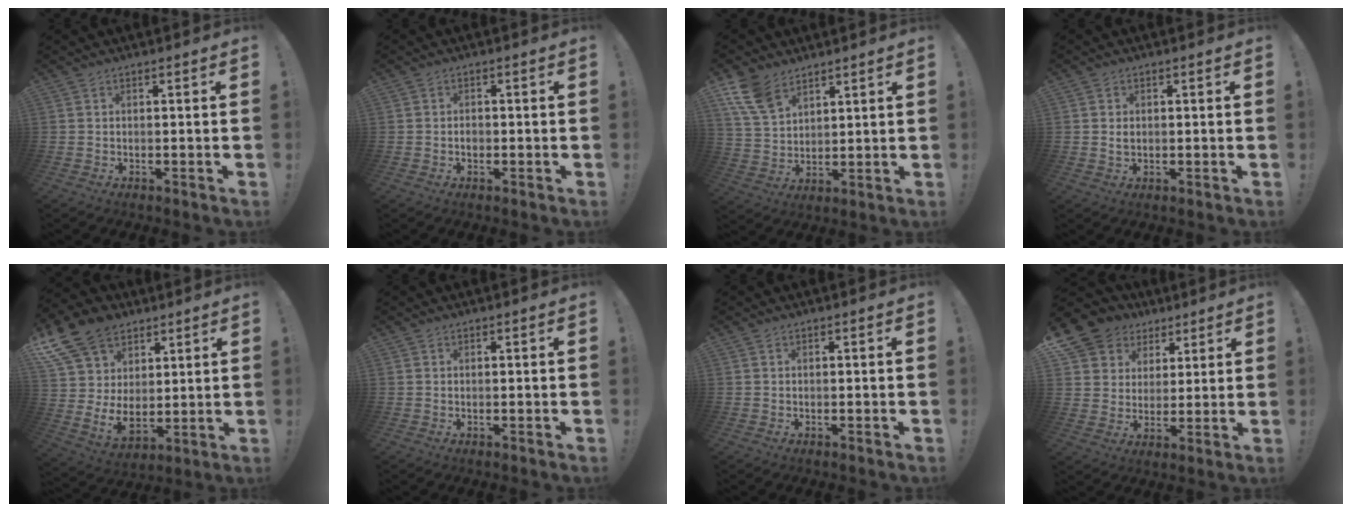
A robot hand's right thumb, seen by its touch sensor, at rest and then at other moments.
{"total": 1.7, "force": [-0.9, 1.2, 0.8], "torque": [-0.015, 0.005, -0.017]}
{"total": 11.2, "force": [7.5, 6.4, 5.3], "torque": [-0.102, -0.032, 0.150]}
{"total": 1.2, "force": [0.2, 1.1, 0.6], "torque": [-0.009, 0.002, 0.003]}
{"total": 16.5, "force": [7.1, 12.3, 8.3], "torque": [-0.159, -0.050, 0.145]}
{"total": 0.0}
{"total": 0.0}
{"total": 10.5, "force": [5.7, 8.5, 2.7], "torque": [-0.035, -0.045, 0.115]}